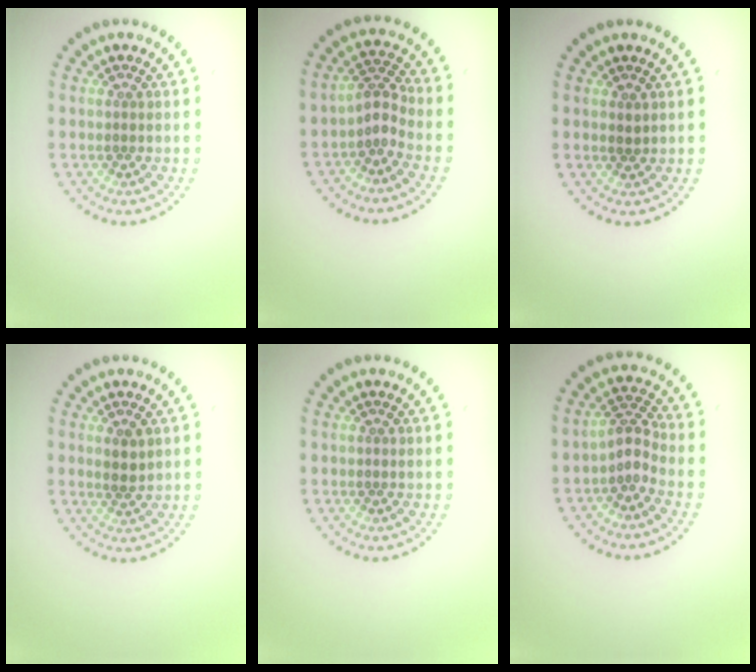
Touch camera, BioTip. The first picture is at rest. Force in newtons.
{"total": 2.1, "press": 1.4, "slide": 1.5}
{"total": 0.7, "press": 0.7, "slide": 0.1}
{"total": 1.5, "press": 1.4, "slide": 0.6}
{"total": 0.0}
{"total": 2.1, "press": 1.4, "slide": 1.5}